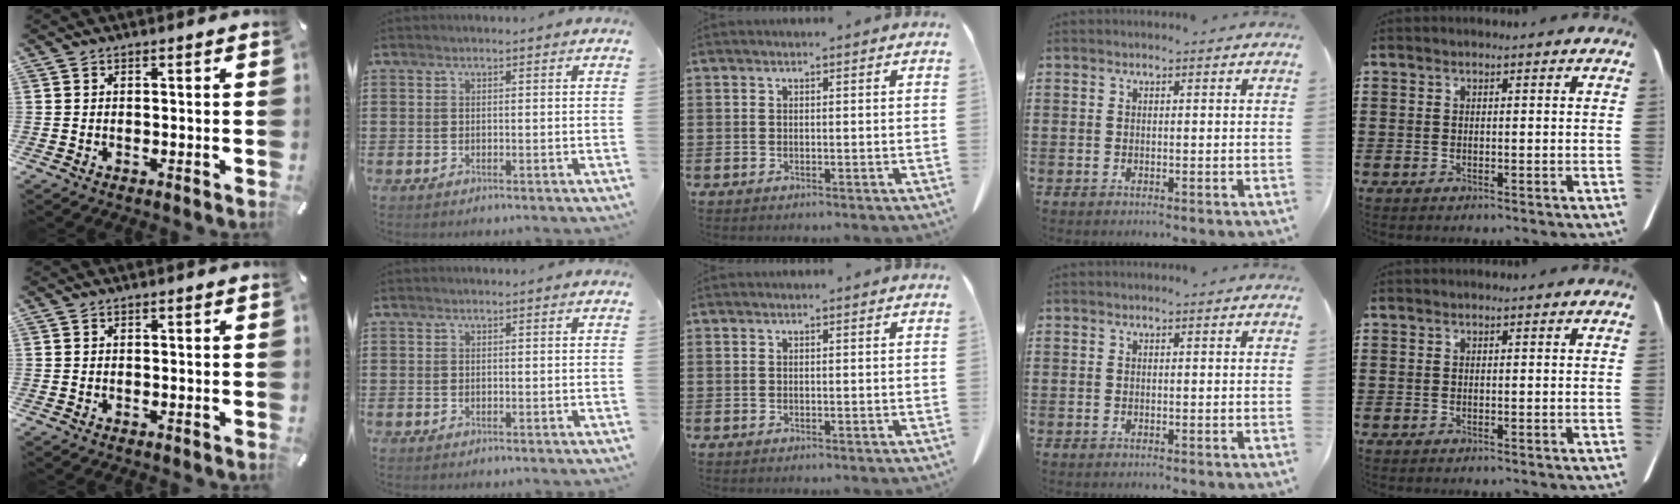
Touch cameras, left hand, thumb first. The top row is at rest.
{}